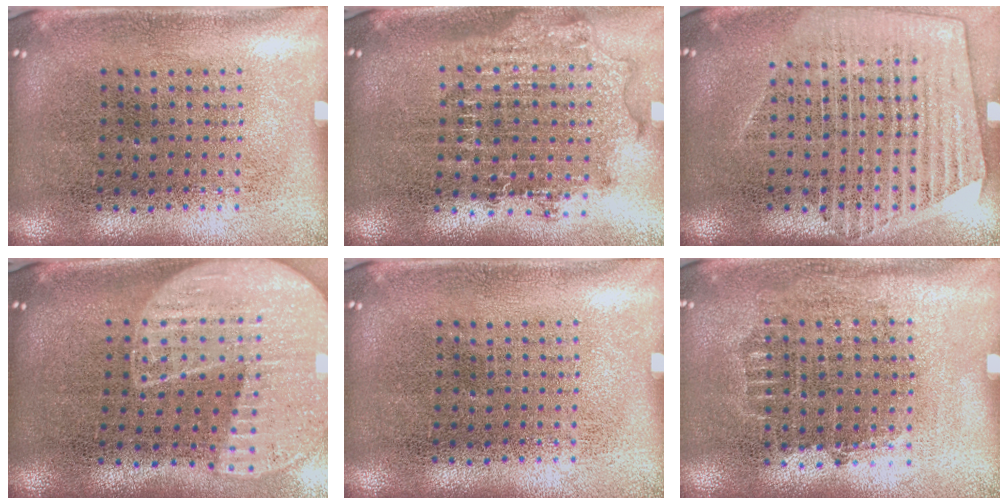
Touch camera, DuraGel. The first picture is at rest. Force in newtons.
{"total": 1.9, "press": 1.5, "slide": 1.1}
{"total": 1.6, "press": 1.4, "slide": 0.6}
{"total": 2.1, "press": 1.8, "slide": 1.0}
{"total": 0.0}
{"total": 0.7, "press": 0.6, "slide": 0.3}